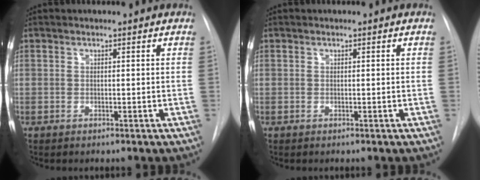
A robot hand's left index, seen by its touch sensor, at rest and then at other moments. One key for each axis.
{"total": 0.0}